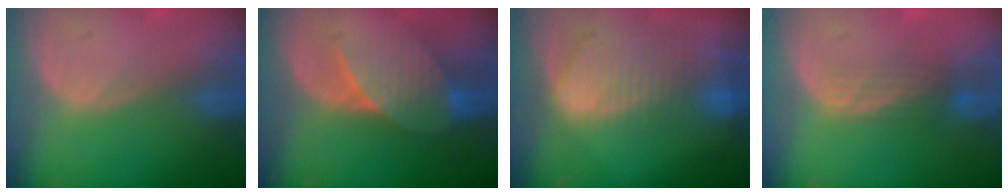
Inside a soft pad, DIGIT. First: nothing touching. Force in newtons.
{"total": 7.3, "press": 6.9, "slide": 2.1}
{"total": 10.3, "press": 8.7, "slide": 5.6}
{"total": 3.6, "press": 2.9, "slide": 2.2}